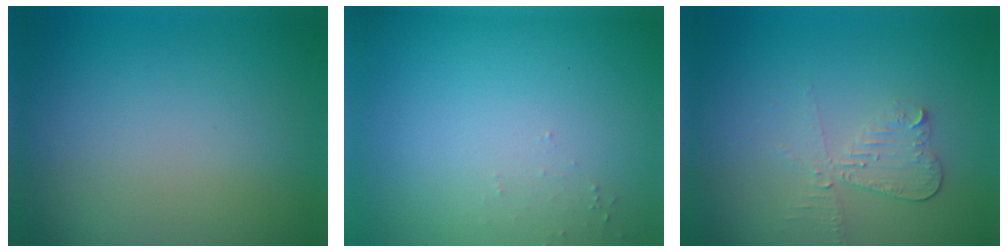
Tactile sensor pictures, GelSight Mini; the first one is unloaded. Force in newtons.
{"total": 0.6, "press": 0.6, "slide": 0.2}
{"total": 2.5, "press": 2.3, "slide": 0.9}